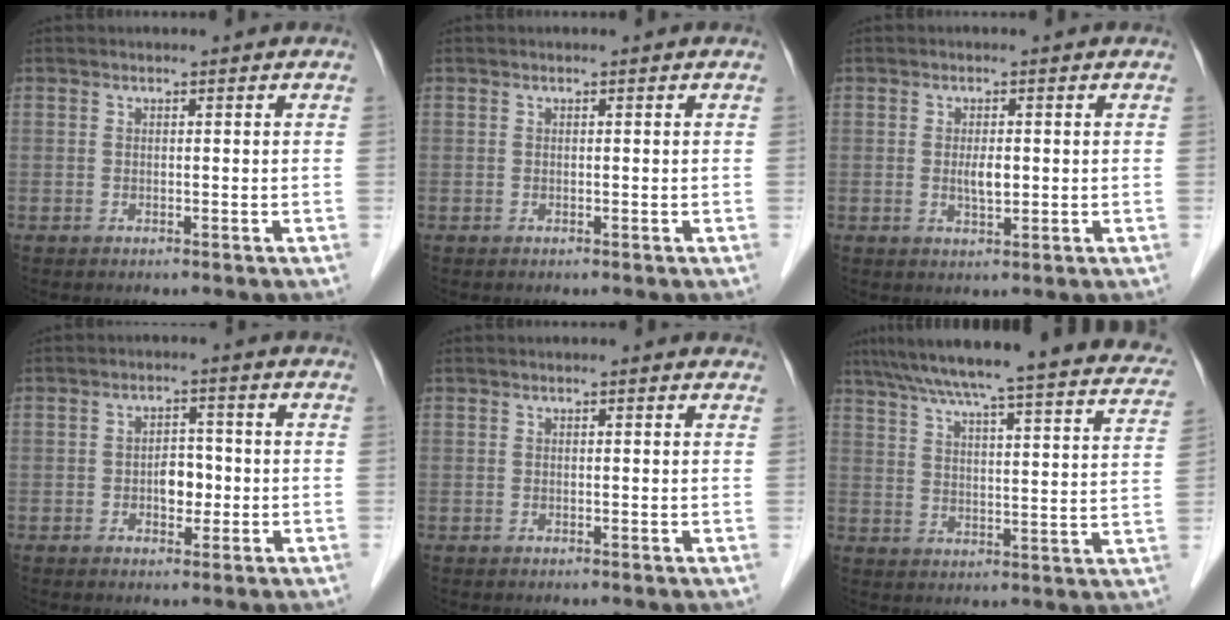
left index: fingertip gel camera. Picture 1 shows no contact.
{"total": 0.0}
{"total": 2.5, "force": [0.0, 0.8, 2.3], "torque": [-0.045, -0.002, 0.002]}
{"total": 3.5, "force": [-0.7, 2.1, 2.6], "torque": [-0.039, 0.009, -0.010]}
{"total": 0.8, "force": [0.6, 0.2, 0.5], "torque": [-0.009, 0.008, 0.003]}
{"total": 30.0, "force": [26.1, 3.3, 14.5], "torque": [-0.224, -0.030, 0.321]}